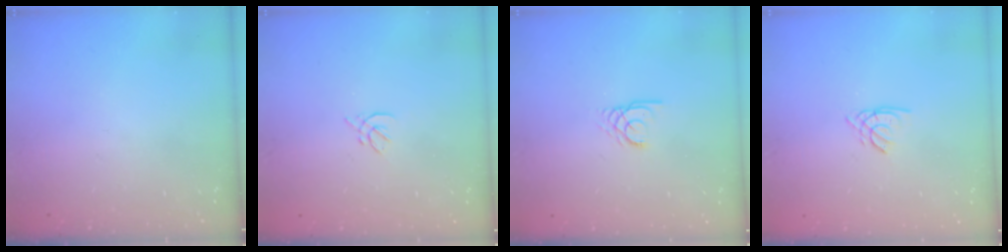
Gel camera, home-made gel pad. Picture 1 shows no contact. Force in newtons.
{"total": 2.1, "press": 2.0, "slide": 0.7}
{"total": 2.4, "press": 2.4, "slide": 0.3}
{"total": 1.6, "press": 1.5, "slide": 0.4}